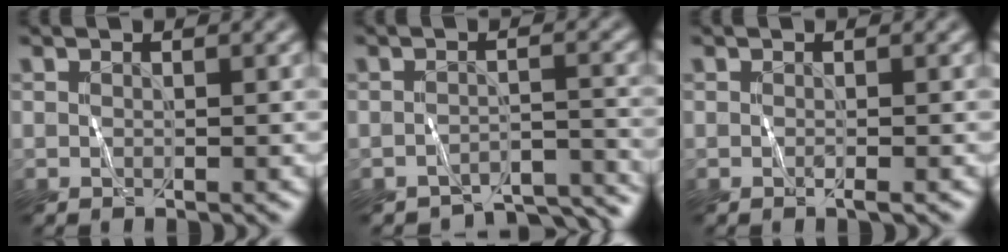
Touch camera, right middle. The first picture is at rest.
{"total": 5.2, "force": [-4.9, 1.2, 1.2], "torque": [-0.013, -0.011, -0.062]}
{"total": 0.6, "force": [0.0, 0.0, 0.6], "torque": [-0.010, -0.001, -0.001]}